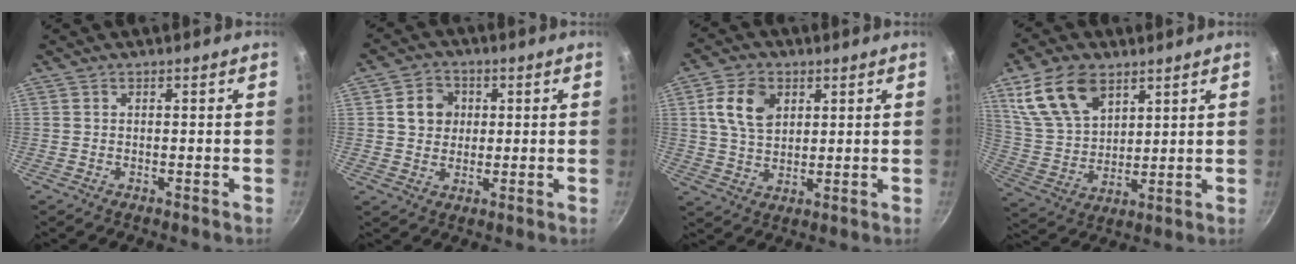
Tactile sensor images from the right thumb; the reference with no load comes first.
{"total": 6.4, "force": [1.3, 5.7, 2.8], "torque": [-0.016, 0.007, 0.017]}
{"total": 9.3, "force": [3.1, 6.4, 6.0], "torque": [-0.095, -0.004, 0.056]}
{"total": 14.2, "force": [7.6, 8.4, 8.6], "torque": [-0.140, -0.022, 0.161]}